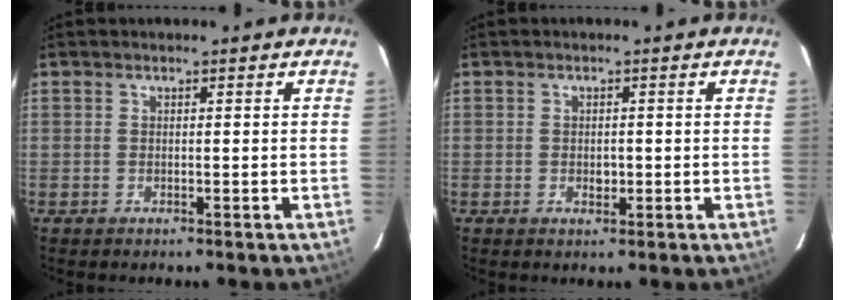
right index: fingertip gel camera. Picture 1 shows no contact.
{"total": 1.7, "force": [-0.3, 1.0, 1.3], "torque": [-0.023, 0.000, -0.003]}